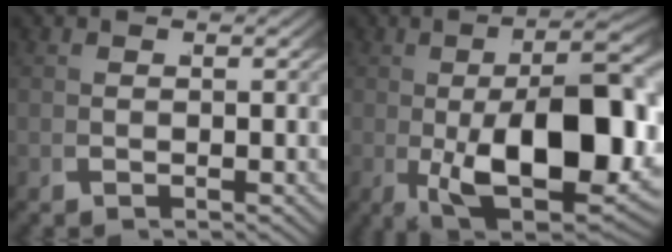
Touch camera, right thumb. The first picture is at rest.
{"total": 16.0, "force": [-2.5, 7.6, 13.9], "torque": [-0.247, -0.041, -0.008]}